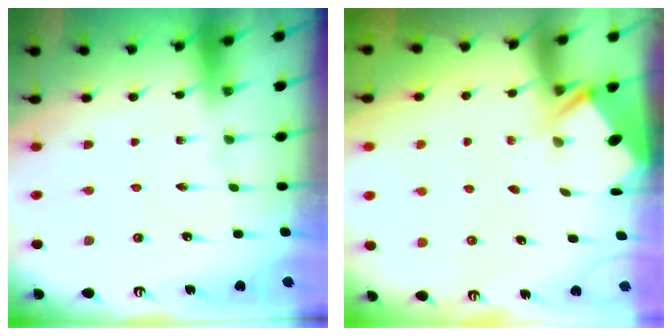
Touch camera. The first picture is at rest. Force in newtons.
{"total": 2.8, "press": 2.8, "slide": 0.3}